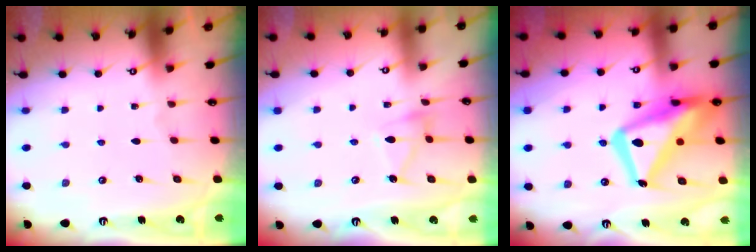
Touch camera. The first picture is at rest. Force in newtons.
{"total": 8.2, "press": 8.1, "slide": 0.6}
{"total": 20.3, "press": 20.2, "slide": 1.8}